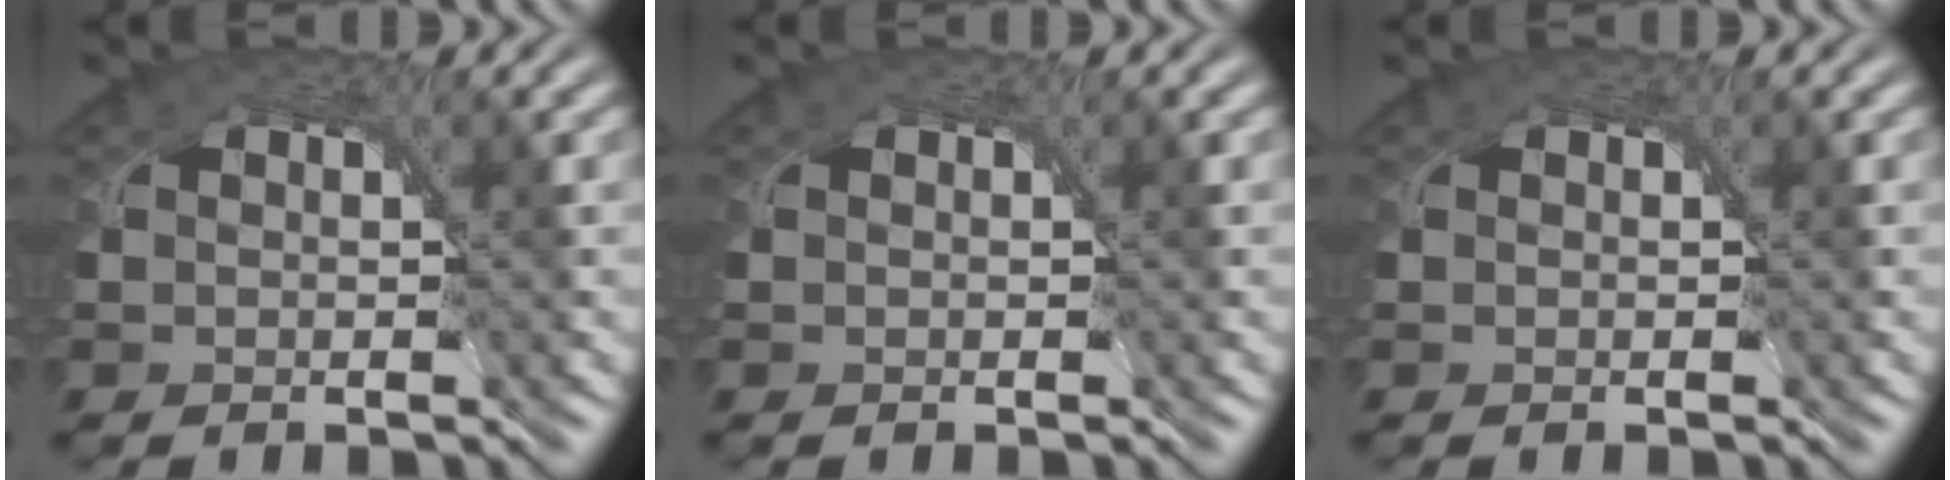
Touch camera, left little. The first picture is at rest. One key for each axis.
{"total": 0.0}
{"total": 0.0}